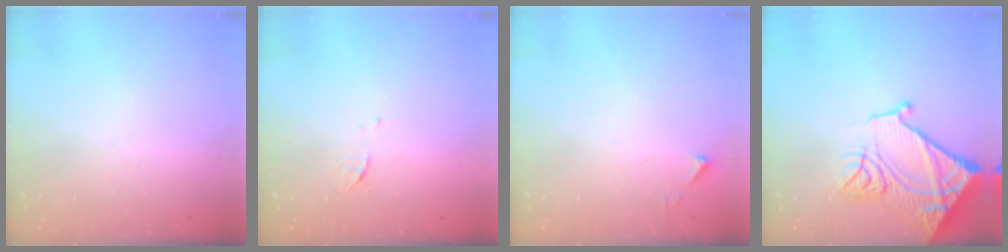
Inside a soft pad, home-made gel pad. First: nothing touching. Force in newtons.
{"total": 3.9, "press": 3.9, "slide": 0.4}
{"total": 2.7, "press": 2.7, "slide": 0.3}
{"total": 22.0, "press": 21.8, "slide": 2.5}